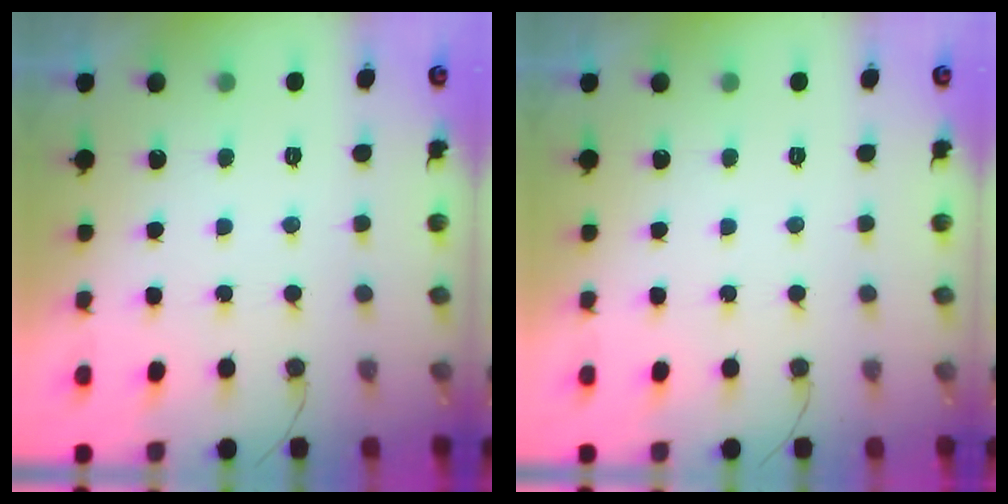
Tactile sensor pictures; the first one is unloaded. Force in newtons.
{"total": 0.0}